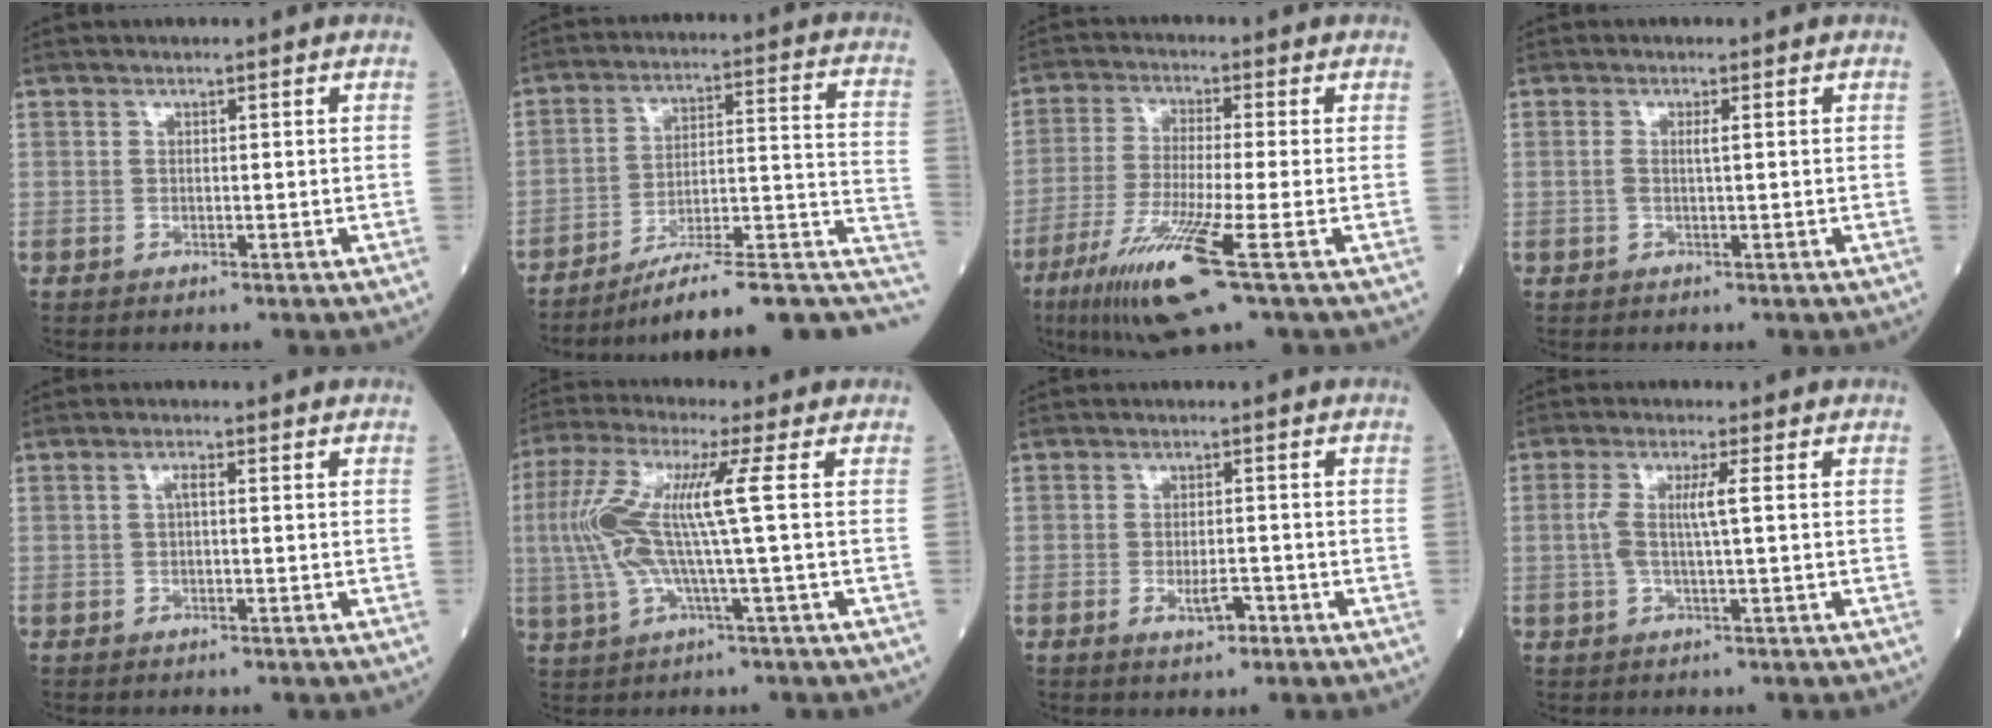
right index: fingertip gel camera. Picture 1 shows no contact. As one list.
[{"total": 17.7, "force": [-13.1, 3.6, 11.3], "torque": [-0.096, 0.053, -0.187]}, {"total": 12.0, "force": [-5.8, -0.4, 10.5], "torque": [-0.214, -0.035, -0.108]}, {"total": 1.3, "force": [0.2, 0.0, 1.3], "torque": [-0.033, 0.001, 0.001]}, {"total": 1.2, "force": [0.1, 0.2, 1.2], "torque": [-0.023, 0.003, 0.001]}, {"total": 11.4, "force": [0.8, -0.1, 11.4], "torque": [-0.254, 0.017, 0.009]}, {"total": 2.9, "force": [-1.4, 1.1, 2.3], "torque": [-0.039, 0.001, -0.020]}, {"total": 4.2, "force": [0.3, -0.1, 4.2], "torque": [-0.091, 0.007, 0.005]}]